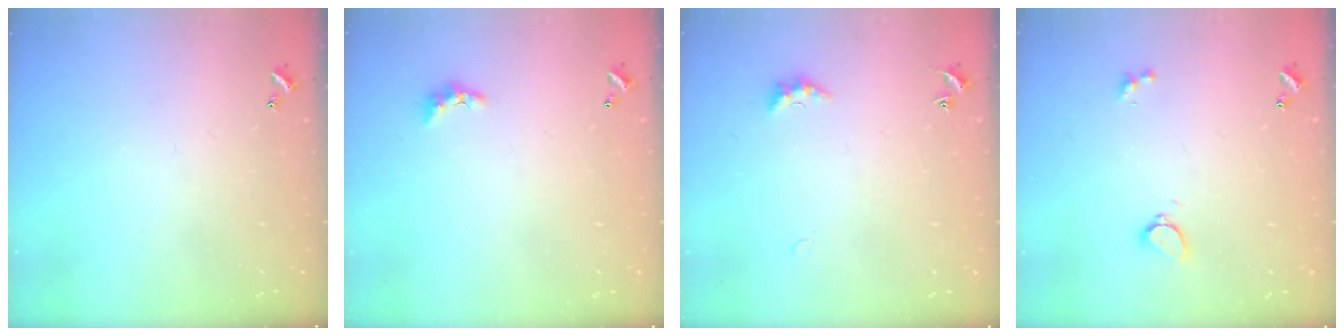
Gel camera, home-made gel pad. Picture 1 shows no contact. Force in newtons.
{"total": 2.7, "press": 2.7, "slide": 0.6}
{"total": 2.0, "press": 1.9, "slide": 0.6}
{"total": 2.9, "press": 2.6, "slide": 1.3}